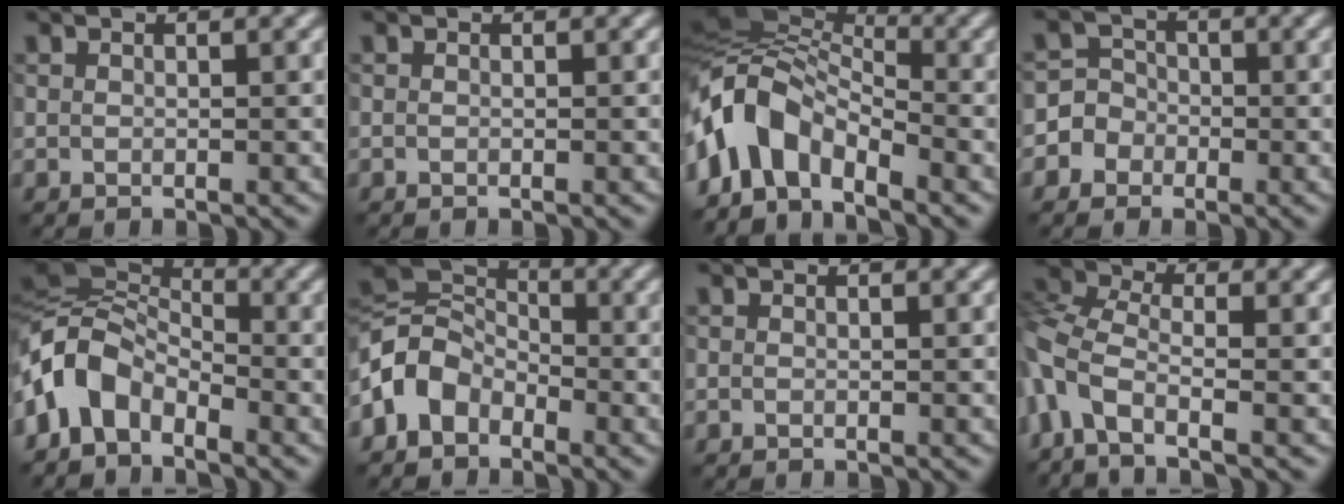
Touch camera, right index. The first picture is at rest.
{"total": 0.0}
{"total": 7.7, "force": [-3.6, 4.4, 5.2], "torque": [-0.096, 0.014, -0.085]}
{"total": 4.0, "force": [-1.7, 3.6, 0.2], "torque": [0.028, 0.010, -0.047]}
{"total": 7.0, "force": [-2.9, 4.3, 4.6], "torque": [-0.091, 0.015, -0.075]}
{"total": 5.4, "force": [-2.6, 3.9, 2.8], "torque": [-0.057, 0.009, -0.070]}
{"total": 0.0}
{"total": 6.5, "force": [-2.8, 3.2, 4.9], "torque": [-0.108, 0.002, -0.075]}